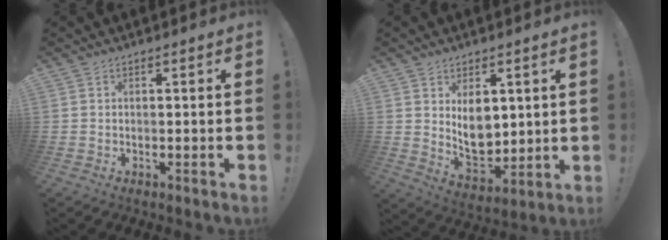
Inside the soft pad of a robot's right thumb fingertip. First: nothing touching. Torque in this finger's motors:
{"motor_torque": [0.01, 0.53, 0.44, 0.44, 0.08]}